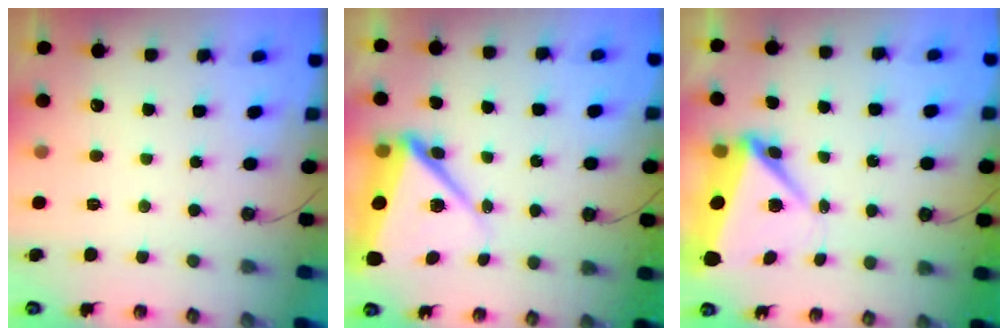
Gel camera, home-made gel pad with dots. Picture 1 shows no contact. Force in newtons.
{"total": 12.5, "press": 12.4, "slide": 1.5}
{"total": 7.8, "press": 7.5, "slide": 2.1}